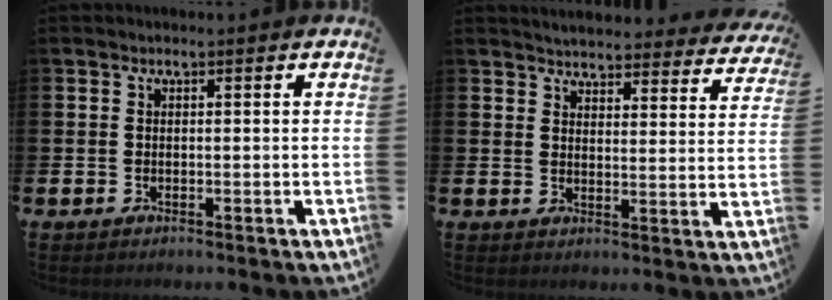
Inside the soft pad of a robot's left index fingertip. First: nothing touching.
{"total": 4.3, "force": [4.2, 0.7, 0.2], "torque": [-0.022, -0.031, 0.073]}